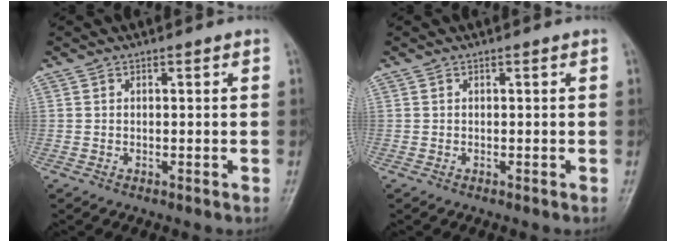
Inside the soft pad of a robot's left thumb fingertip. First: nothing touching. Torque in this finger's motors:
{"motor_torque": [-0.03, 0.03, 0.05, -0.07, 0.00]}